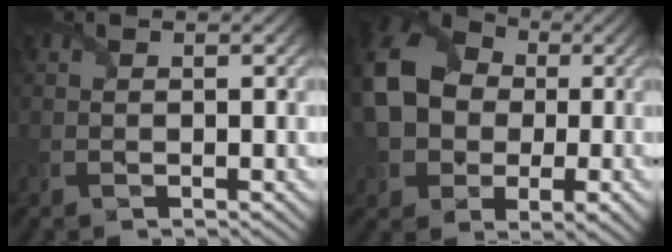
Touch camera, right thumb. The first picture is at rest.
{"total": 17.5, "force": [1.0, 13.9, 10.5], "torque": [-0.269, -0.023, 0.018]}